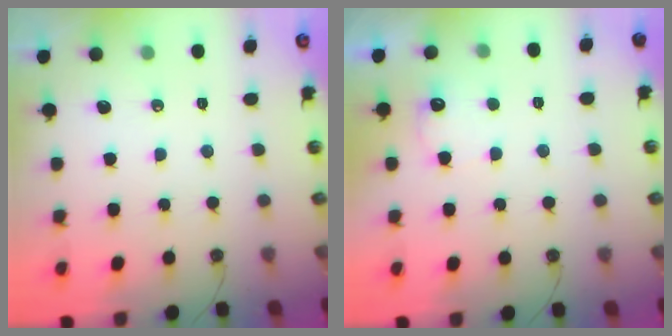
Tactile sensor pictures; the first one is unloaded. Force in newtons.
{"total": 6.9, "press": 6.8, "slide": 1.3}